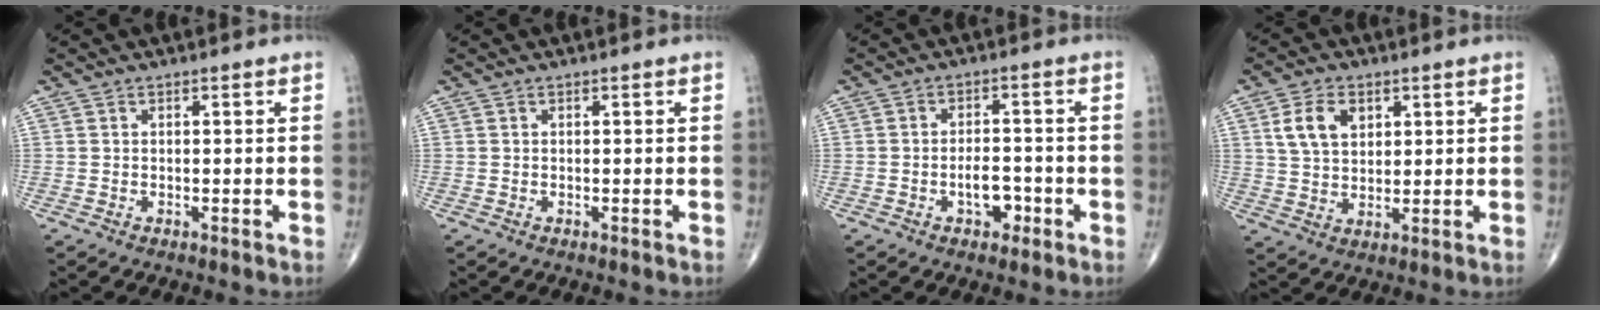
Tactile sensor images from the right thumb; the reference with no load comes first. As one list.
[{"total": 0.0}, {"total": 4.6, "force": [-1.9, 2.7, 3.3], "torque": [-0.039, 0.016, -0.029]}, {"total": 7.6, "force": [2.9, 5.1, 4.9], "torque": [-0.079, -0.009, 0.056]}]